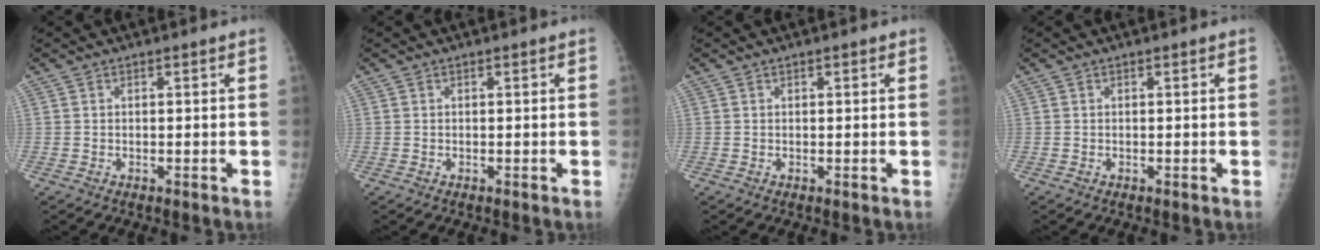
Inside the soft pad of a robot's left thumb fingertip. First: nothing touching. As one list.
[{"total": 0.0}, {"total": 0.6, "force": [0.3, 0.3, 0.4], "torque": [-0.004, 0.000, 0.003]}, {"total": 0.0}]